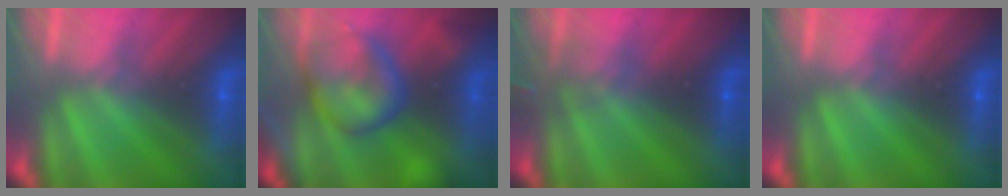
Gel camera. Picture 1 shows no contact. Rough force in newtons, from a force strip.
{"total": 5.8}
{"total": 2.8}
{"total": 0.0}